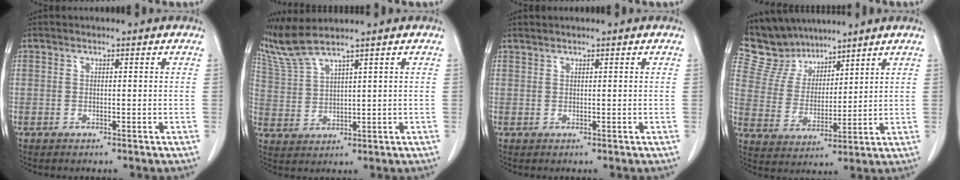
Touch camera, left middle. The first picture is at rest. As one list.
[{"total": 5.3, "force": [4.8, -1.1, 1.9], "torque": [-0.058, 0.001, 0.112]}, {"total": 0.6, "force": [0.6, -0.1, 0.1], "torque": [-0.006, 0.003, 0.016]}, {"total": 9.2, "force": [8.4, 3.7, 0.7], "torque": [-0.030, 0.018, 0.175]}]